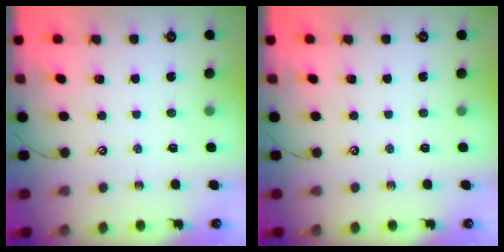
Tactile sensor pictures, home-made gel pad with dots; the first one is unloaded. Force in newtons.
{"total": 0.0}